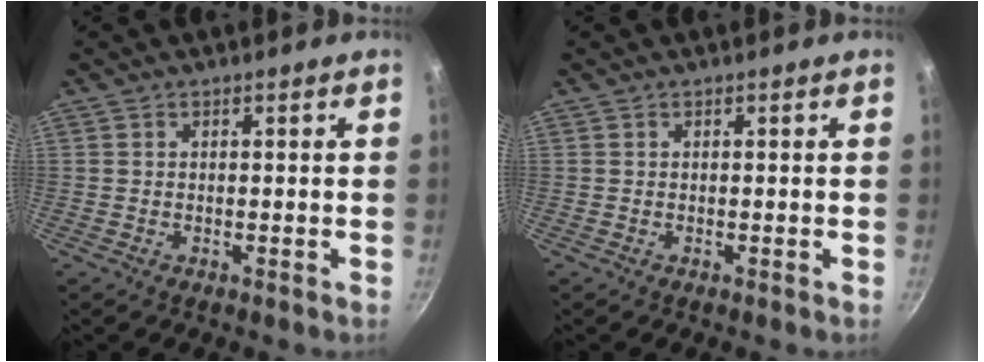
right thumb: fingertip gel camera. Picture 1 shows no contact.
{"total": 0.0}